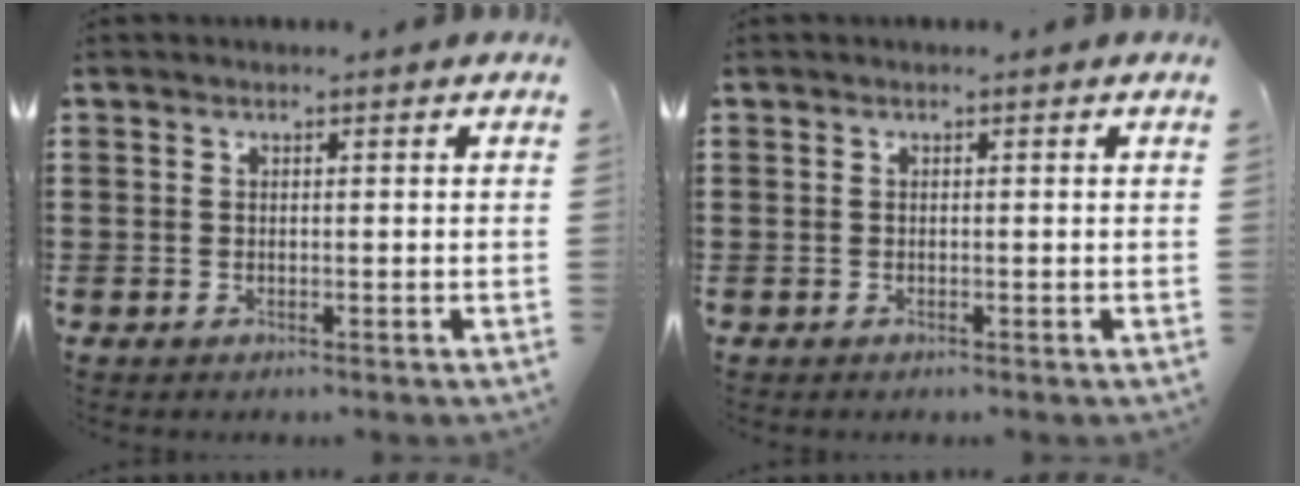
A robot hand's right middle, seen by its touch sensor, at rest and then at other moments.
{"total": 0.0}